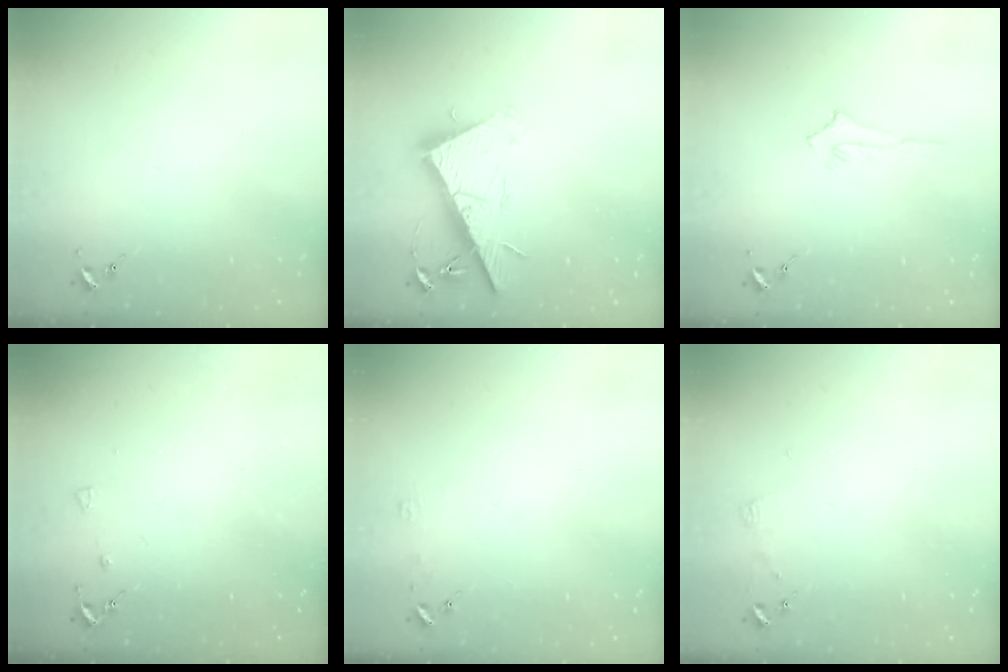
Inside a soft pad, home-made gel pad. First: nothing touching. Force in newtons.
{"total": 17.5, "press": 17.5, "slide": 0.4}
{"total": 4.3, "press": 4.2, "slide": 0.5}
{"total": 3.3, "press": 3.3, "slide": 0.6}
{"total": 3.4, "press": 3.3, "slide": 0.3}
{"total": 3.6, "press": 3.6, "slide": 0.4}